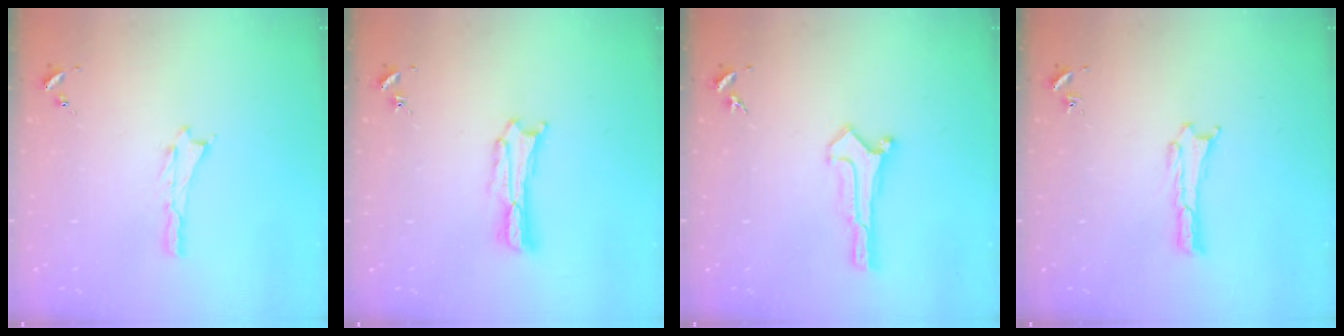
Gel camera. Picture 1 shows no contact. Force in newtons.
{"total": 1.8, "press": 1.8, "slide": 0.3}
{"total": 0.6, "press": 0.6, "slide": 0.0}
{"total": 0.0}